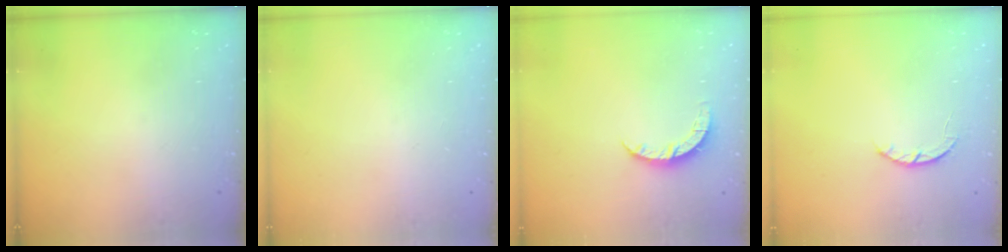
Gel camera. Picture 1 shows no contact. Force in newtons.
{"total": 0.0}
{"total": 4.4, "press": 4.4, "slide": 0.3}
{"total": 2.6, "press": 2.5, "slide": 0.4}